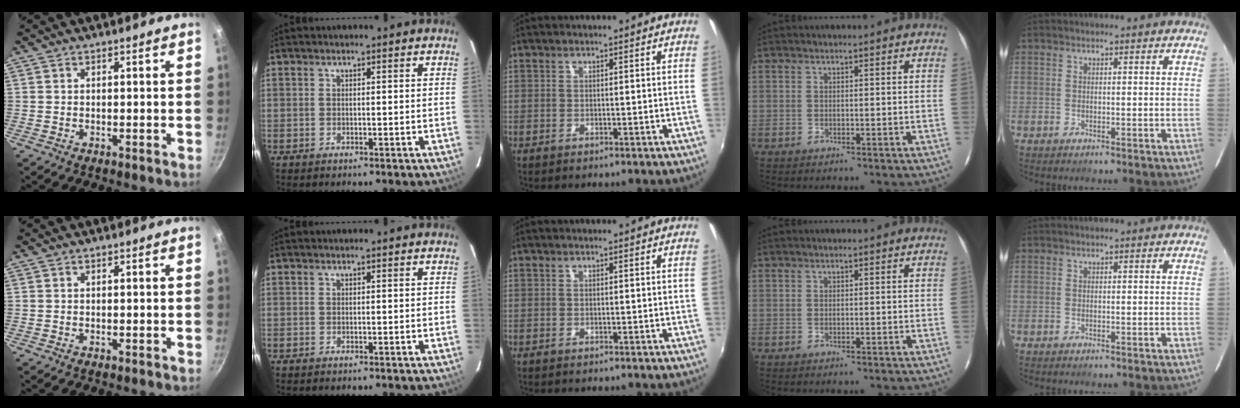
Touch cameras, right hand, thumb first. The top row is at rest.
{}